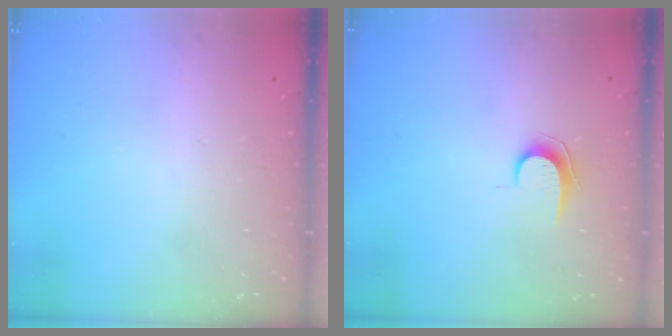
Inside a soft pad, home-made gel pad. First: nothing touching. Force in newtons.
{"total": 6.7, "press": 6.7, "slide": 0.7}